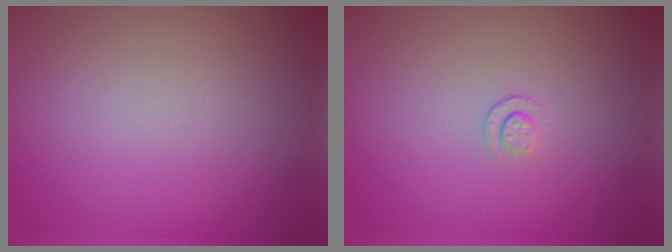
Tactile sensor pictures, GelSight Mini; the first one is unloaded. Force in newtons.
{"total": 0.8, "press": 0.5, "slide": 0.7}